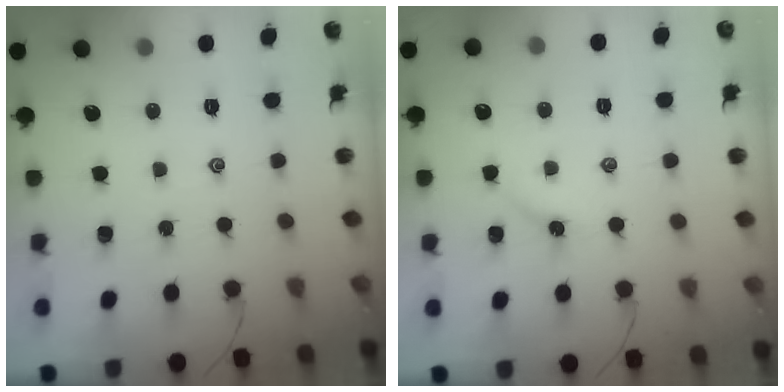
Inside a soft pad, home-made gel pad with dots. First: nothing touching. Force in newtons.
{"total": 3.0, "press": 2.9, "slide": 0.4}